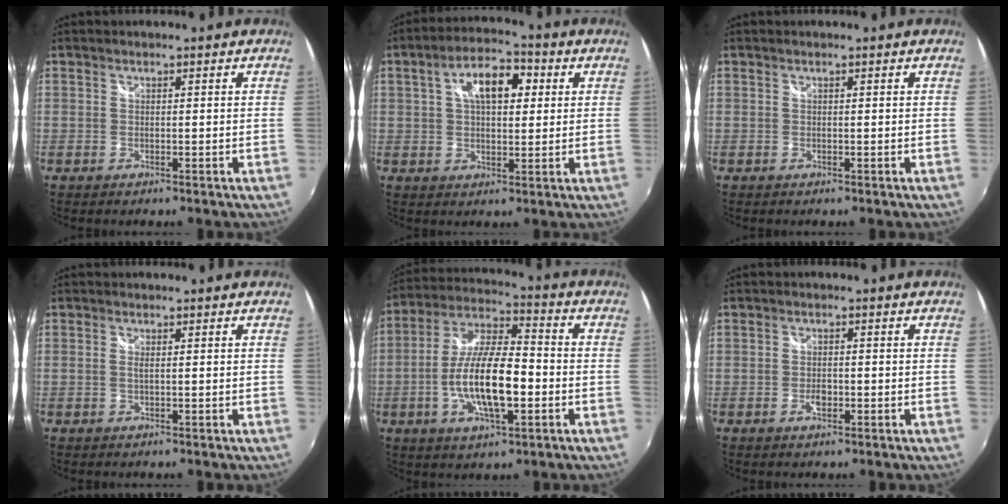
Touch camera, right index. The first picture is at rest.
{"total": 9.6, "force": [2.7, 4.9, 7.8], "torque": [-0.131, 0.025, 0.041]}
{"total": 0.0}
{"total": 0.9, "force": [0.0, 0.0, 0.9], "torque": [-0.018, 0.000, -0.002]}
{"total": 15.1, "force": [-3.6, 5.0, 13.8], "torque": [-0.274, -0.001, -0.067]}
{"total": 2.2, "force": [-0.8, 1.2, 1.7], "torque": [-0.030, 0.000, -0.015]}